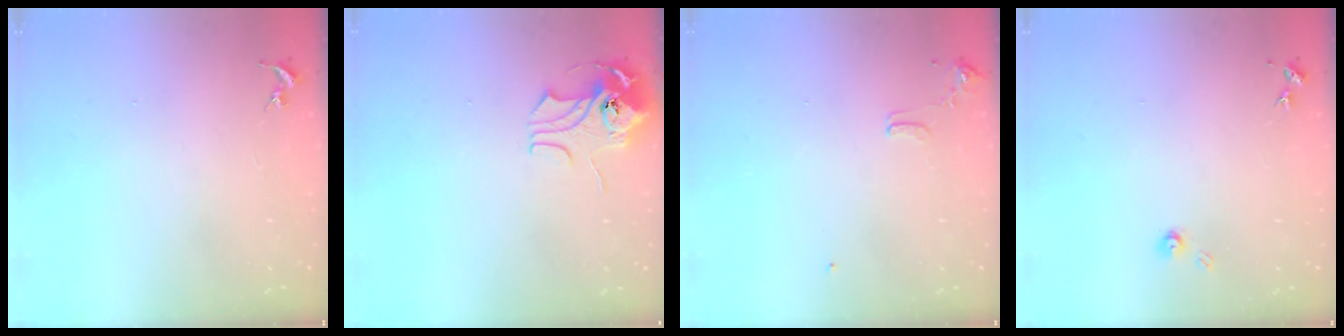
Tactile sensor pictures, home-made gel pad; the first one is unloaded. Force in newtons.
{"total": 10.2, "press": 10.2, "slide": 1.1}
{"total": 9.2, "press": 9.2, "slide": 1.0}
{"total": 3.4, "press": 3.4, "slide": 0.5}